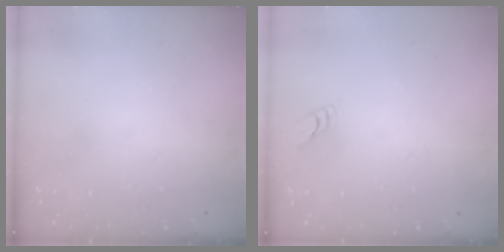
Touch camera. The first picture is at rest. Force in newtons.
{"total": 2.7, "press": 2.7, "slide": 0.3}